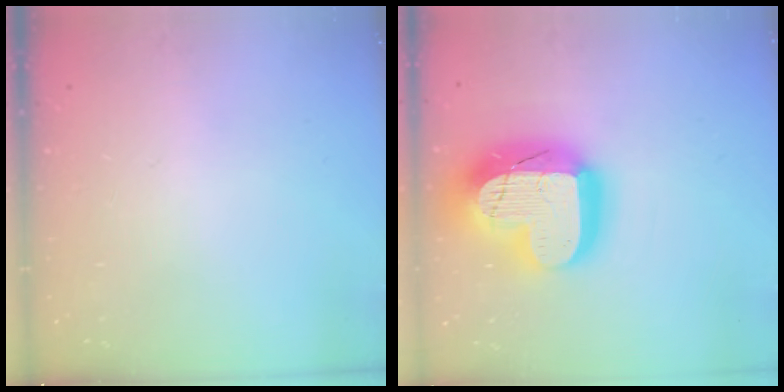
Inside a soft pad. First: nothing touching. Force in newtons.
{"total": 26.0, "press": 25.9, "slide": 2.1}